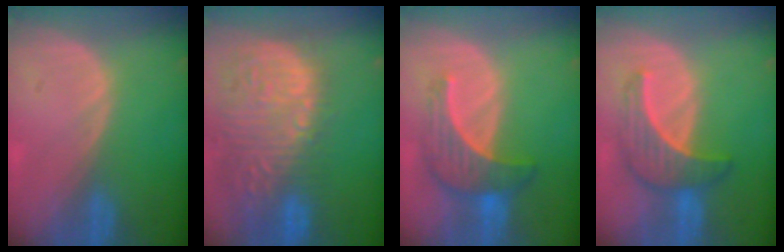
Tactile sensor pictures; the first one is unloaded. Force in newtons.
{"total": 15.3, "press": 12.5, "slide": 8.8}
{"total": 7.1, "press": 6.9, "slide": 1.8}
{"total": 6.6, "press": 6.5, "slide": 0.9}